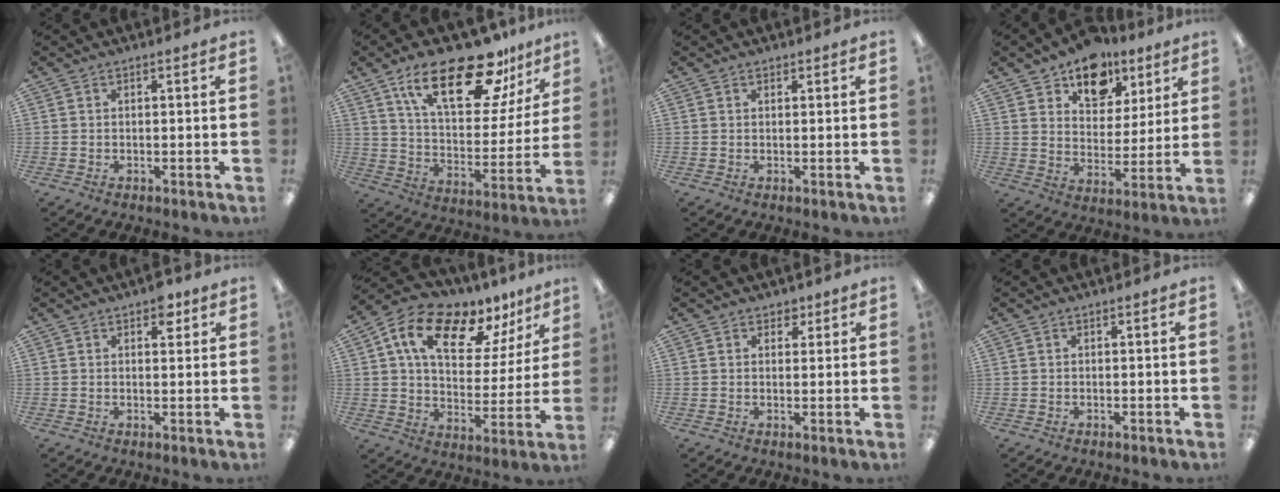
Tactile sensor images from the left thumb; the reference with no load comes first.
{"total": 23.1, "force": [15.0, 9.2, 15.1], "torque": [-0.243, -0.076, 0.250]}
{"total": 0.8, "force": [0.6, 0.5, 0.1], "torque": [-0.003, 0.002, 0.011]}
{"total": 12.5, "force": [8.9, 7.9, 3.8], "torque": [-0.054, -0.058, 0.163]}
{"total": 3.9, "force": [2.2, 2.1, 2.4], "torque": [-0.019, -0.007, 0.032]}
{"total": 15.6, "force": [10.5, 7.5, 8.7], "torque": [-0.155, -0.056, 0.184]}
{"total": 2.4, "force": [1.6, 1.7, 0.7], "torque": [0.001, -0.004, 0.025]}
{"total": 0.0}